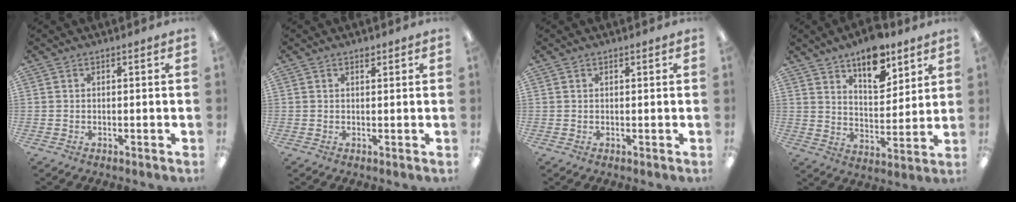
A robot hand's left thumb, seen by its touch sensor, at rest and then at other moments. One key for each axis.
{"total": 1.3, "fx": 1.0, "fy": 0.5, "fz": 0.7, "tx": -0.006, "ty": -0.003, "tz": 0.016}
{"total": 0.6, "fx": 0.5, "fy": 0.3, "fz": 0.2, "tx": -0.004, "ty": 0.002, "tz": 0.008}
{"total": 13.1, "fx": 9.4, "fy": 6.1, "fz": 6.9, "tx": -0.087, "ty": -0.054, "tz": 0.161}